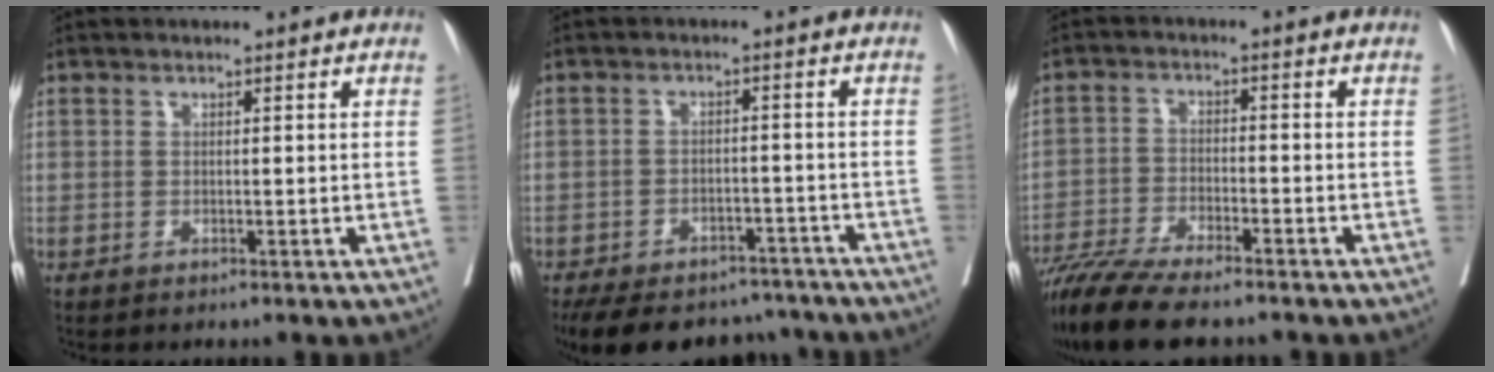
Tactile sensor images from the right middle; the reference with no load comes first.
{"total": 16.6, "force": [-13.8, 7.2, 5.7], "torque": [-0.130, 0.003, -0.183]}
{"total": 11.7, "force": [-9.8, 1.4, 6.1], "torque": [-0.102, -0.025, -0.165]}